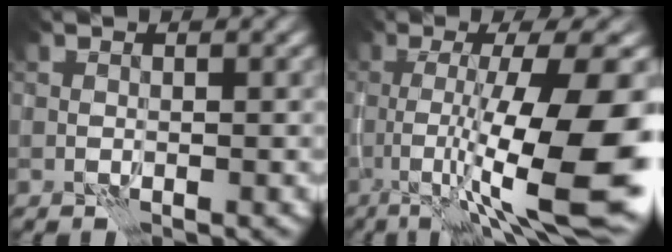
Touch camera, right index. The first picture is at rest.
{"total": 13.1, "force": [-3.3, 2.7, 12.4], "torque": [-0.198, -0.007, -0.045]}